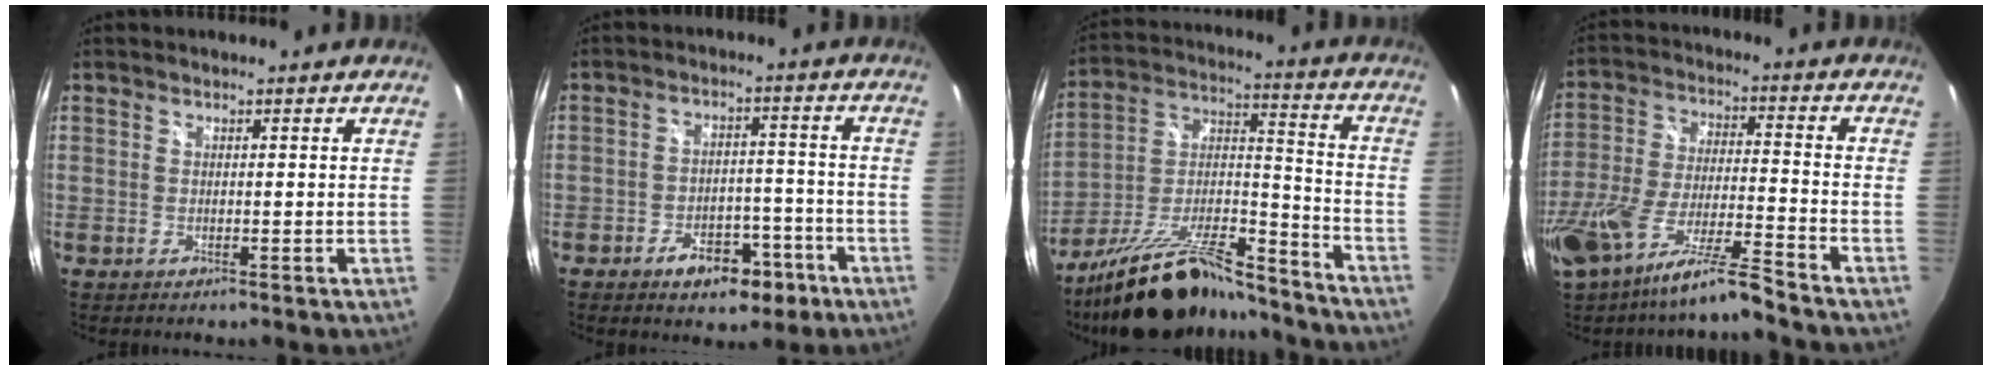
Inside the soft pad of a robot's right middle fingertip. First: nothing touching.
{"total": 8.5, "force": [-5.2, 4.7, 4.8], "torque": [-0.088, 0.013, -0.063]}
{"total": 21.2, "force": [-17.5, 4.8, 10.9], "torque": [-0.197, -0.001, -0.290]}
{"total": 13.3, "force": [-10.5, 0.4, 8.2], "torque": [-0.172, -0.024, -0.187]}